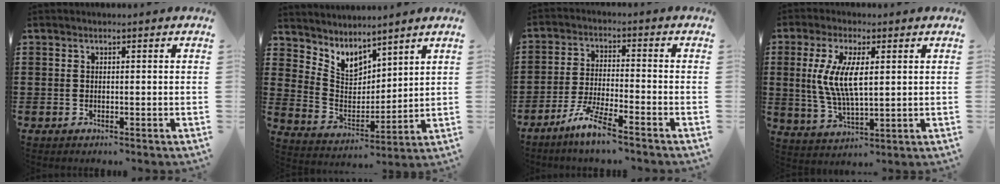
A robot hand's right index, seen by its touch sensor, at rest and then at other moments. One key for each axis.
{"total": 5.2, "fx": 4.6, "fy": 2.4, "fz": 0.8, "tx": -0.046, "ty": -0.032, "tz": 0.083}
{"total": 6.1, "fx": -5.2, "fy": -0.1, "fz": 3.2, "tx": -0.078, "ty": -0.013, "tz": -0.103}
{"total": 8.3, "fx": 1.2, "fy": 3.1, "fz": 7.6, "tx": -0.161, "ty": 0.004, "tz": 0.017}